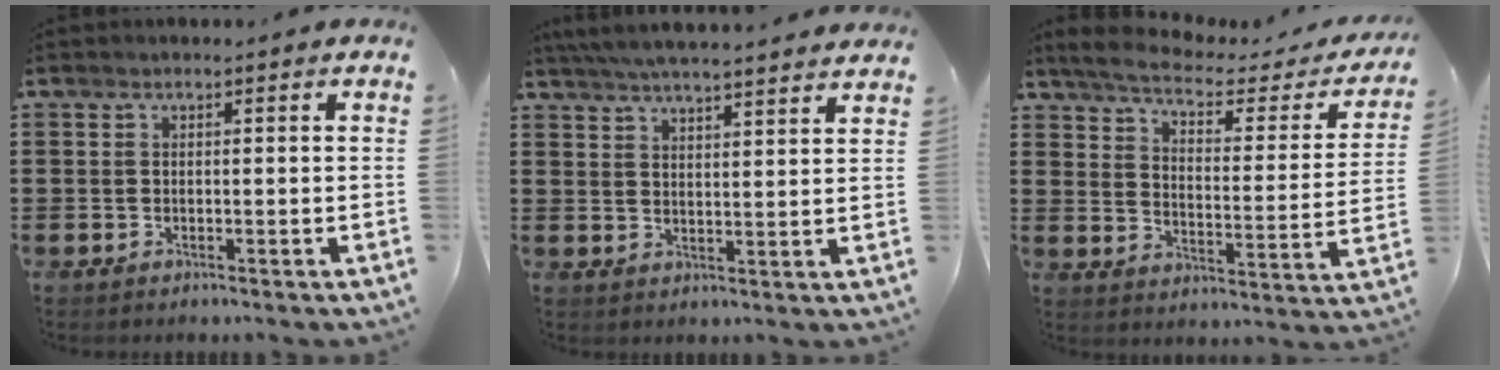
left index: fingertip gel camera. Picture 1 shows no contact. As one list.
[{"total": 5.3, "force": [5.1, -0.3, 1.5], "torque": [-0.046, -0.021, 0.091]}, {"total": 4.3, "force": [3.6, 0.9, 2.3], "torque": [-0.066, -0.022, 0.054]}]